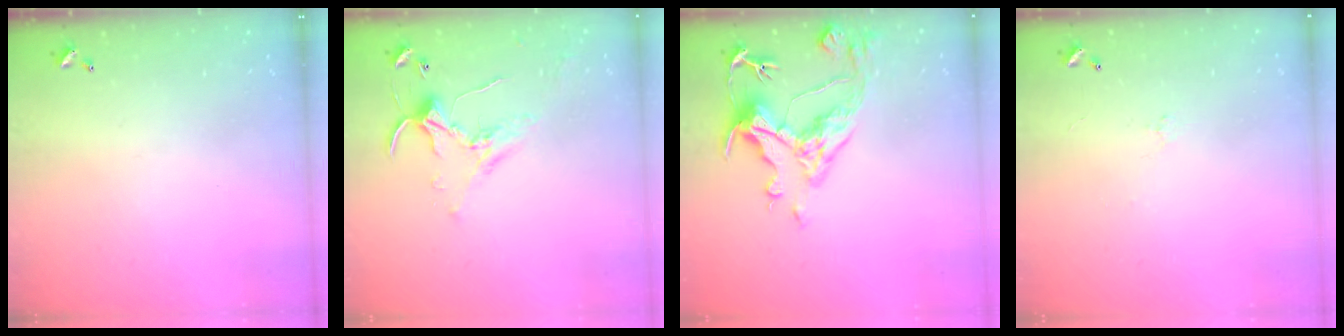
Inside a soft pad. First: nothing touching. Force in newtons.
{"total": 1.5, "press": 1.5, "slide": 0.3}
{"total": 8.7, "press": 8.5, "slide": 1.9}
{"total": 0.5, "press": 0.1, "slide": 0.5}